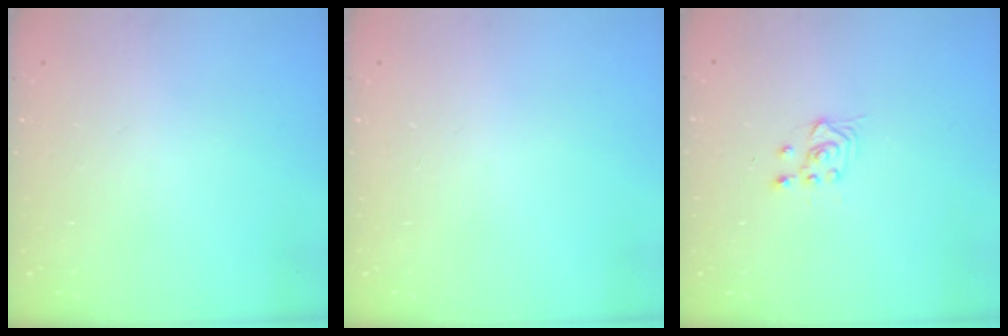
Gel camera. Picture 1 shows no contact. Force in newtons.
{"total": 0.0}
{"total": 3.3, "press": 3.0, "slide": 1.4}